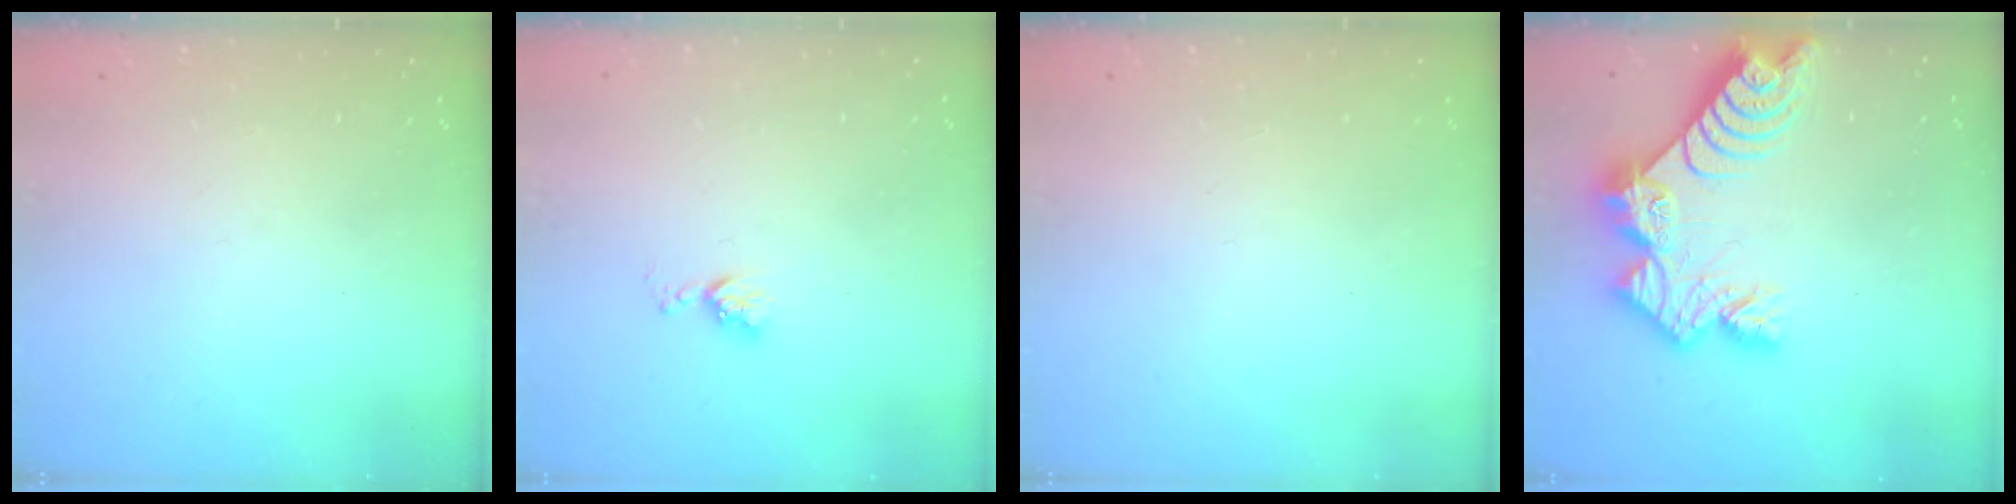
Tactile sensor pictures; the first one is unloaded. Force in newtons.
{"total": 4.0, "press": 3.9, "slide": 0.7}
{"total": 0.0}
{"total": 14.1, "press": 14.0, "slide": 1.4}